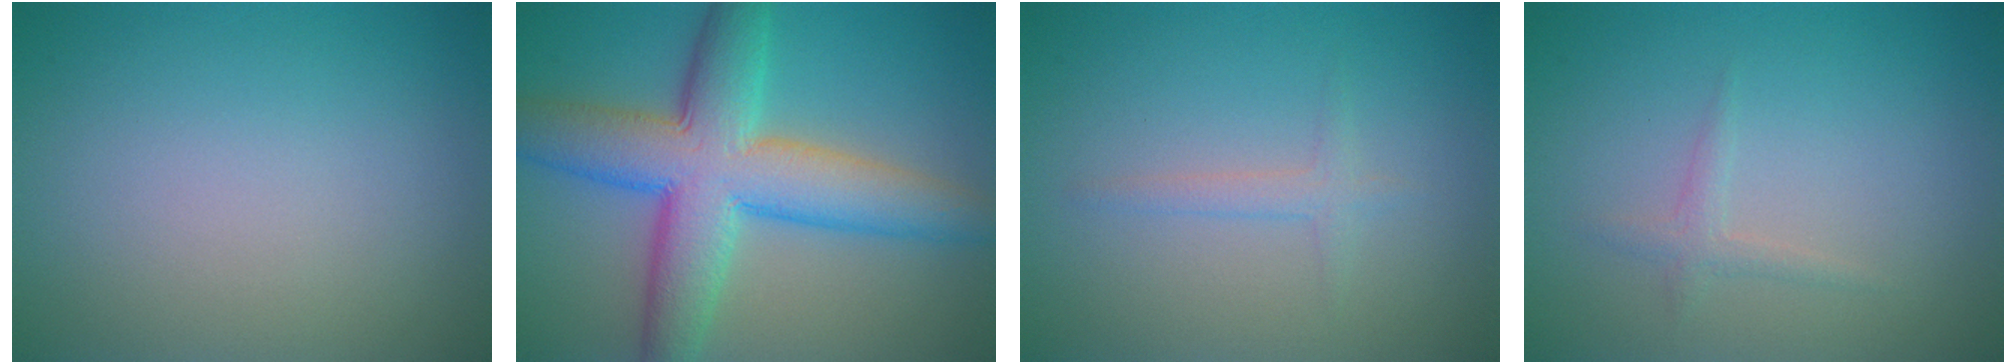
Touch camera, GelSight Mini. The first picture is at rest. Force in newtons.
{"total": 9.7, "press": 9.6, "slide": 0.2}
{"total": 1.2, "press": 1.2, "slide": 0.1}
{"total": 1.1, "press": 1.0, "slide": 0.1}